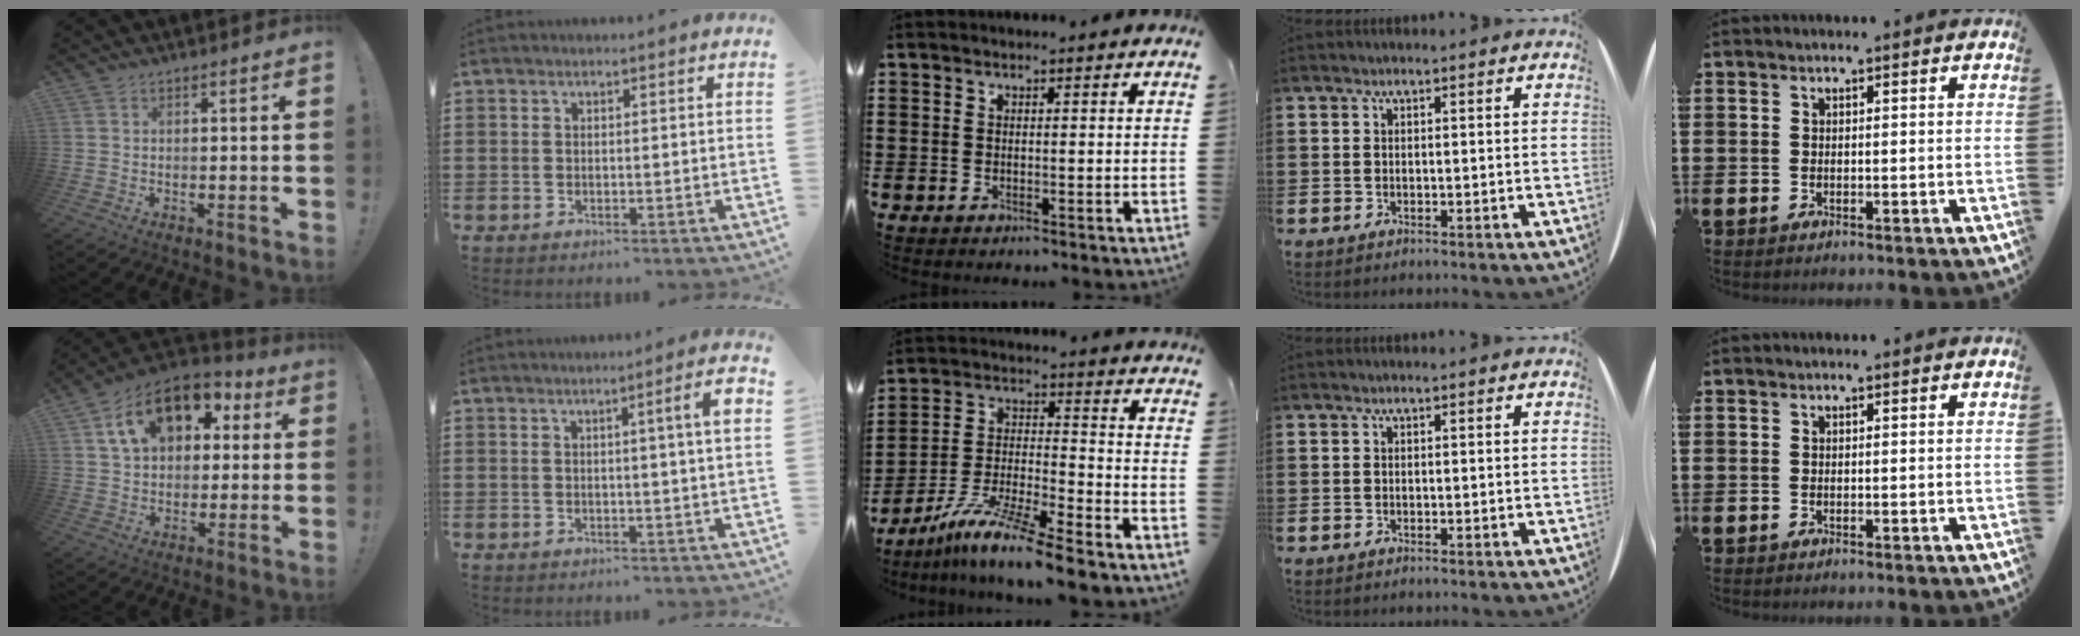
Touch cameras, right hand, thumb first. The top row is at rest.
{"thumb": {"total": 17.0, "force": [7.2, 11.4, 10.4], "torque": [-0.158, -0.017, 0.132]}, "index": {"total": 4.5, "force": [1.1, -0.2, 4.4], "torque": [-0.066, -0.009, 0.011]}, "middle": {"total": 10.2, "force": [-8.7, 0.0, 5.4], "torque": [-0.108, 0.004, -0.172]}}